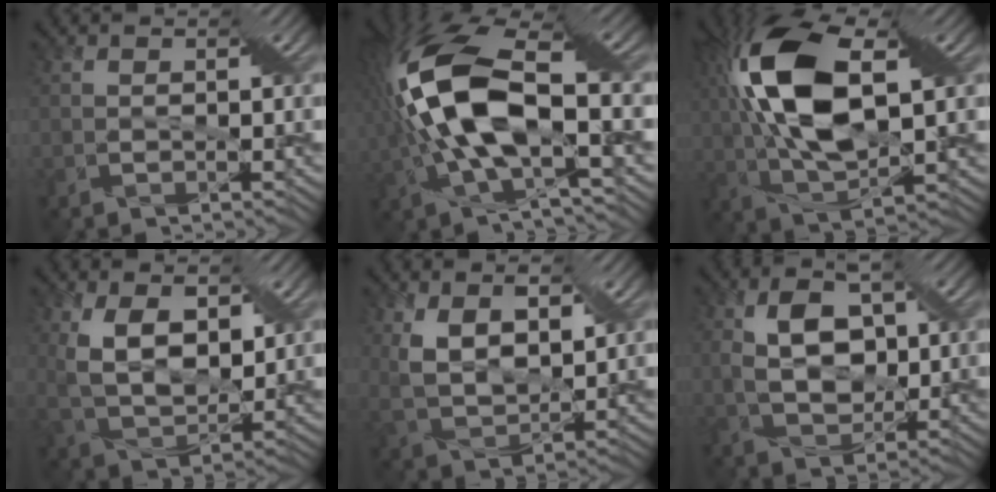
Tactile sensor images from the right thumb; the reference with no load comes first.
{"total": 15.2, "force": [-0.5, 6.6, 13.7], "torque": [-0.331, -0.001, -0.014]}
{"total": 14.7, "force": [3.4, 6.4, 12.8], "torque": [-0.270, 0.020, 0.055]}
{"total": 8.3, "force": [3.0, 4.5, 6.3], "torque": [-0.146, -0.006, 0.058]}
{"total": 7.4, "force": [3.2, 4.0, 5.4], "torque": [-0.125, -0.006, 0.063]}
{"total": 7.4, "force": [1.3, 4.3, 5.9], "torque": [-0.120, 0.006, 0.025]}